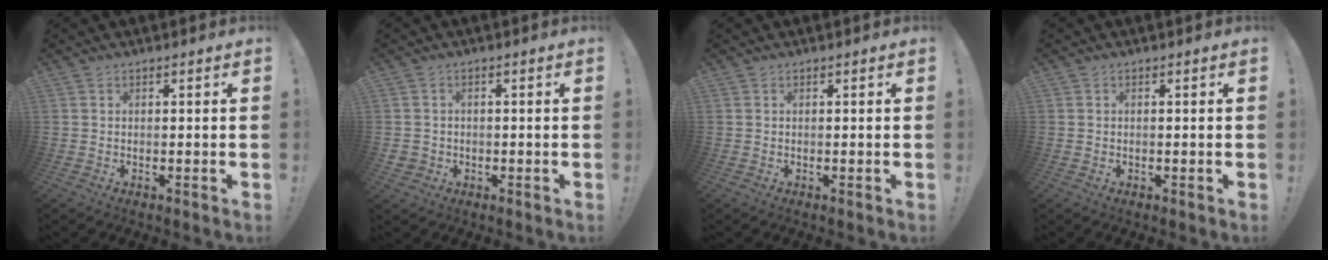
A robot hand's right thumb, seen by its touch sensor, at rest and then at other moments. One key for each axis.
{"total": 2.4, "fx": -0.2, "fy": 2.3, "fz": 0.8, "tx": -0.008, "ty": 0.000, "tz": -0.002}
{"total": 0.0}
{"total": 0.0}